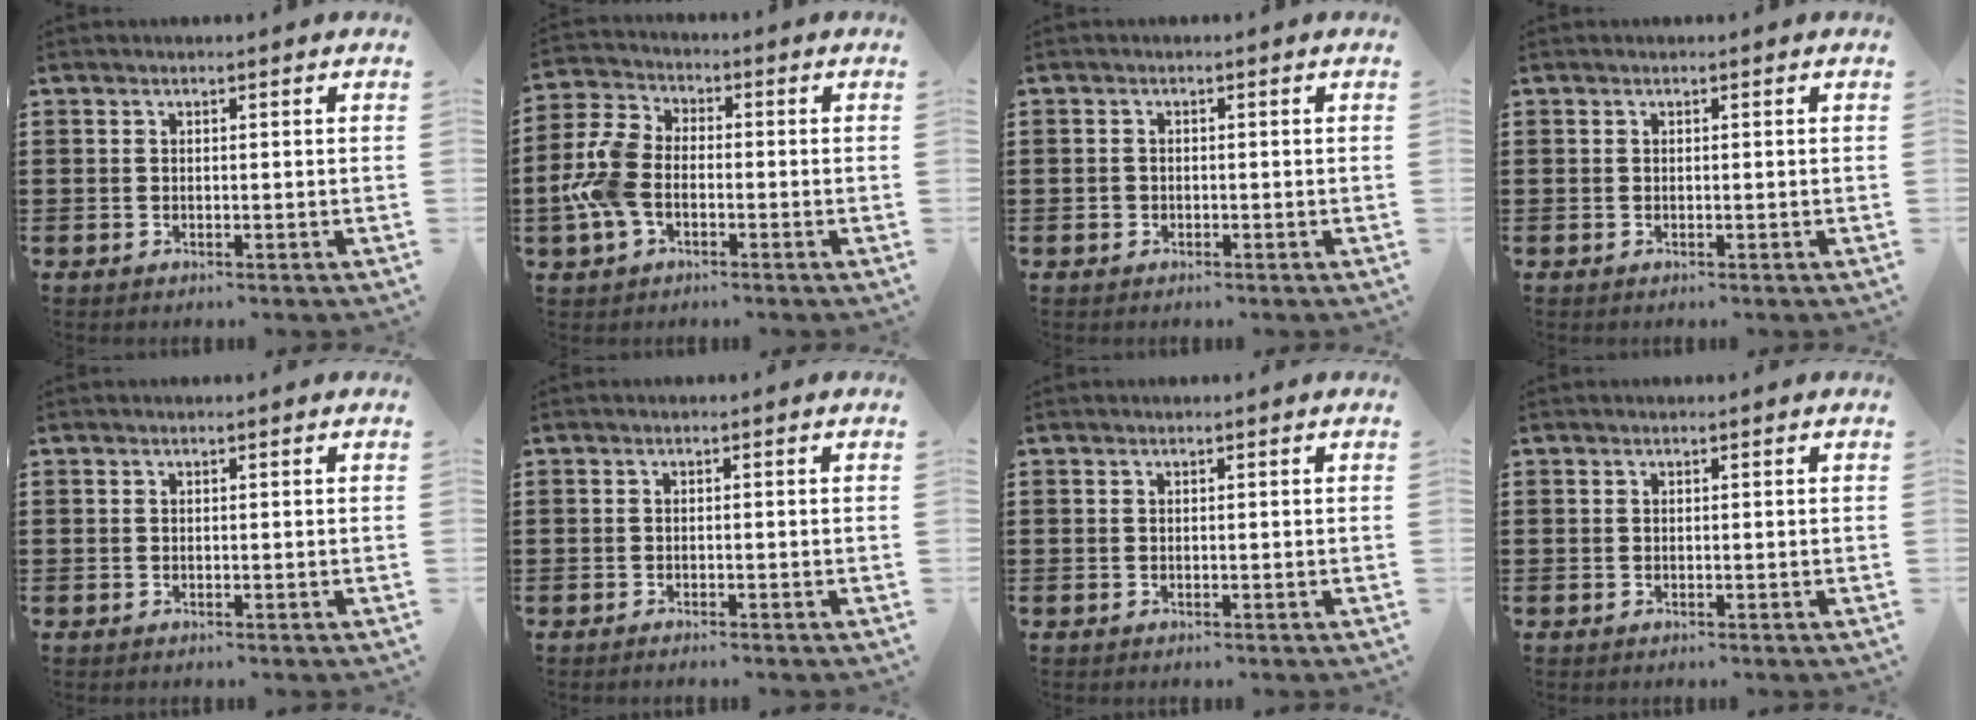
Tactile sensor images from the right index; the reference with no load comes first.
{"total": 8.0, "force": [-2.0, 5.0, 5.9], "torque": [-0.160, -0.003, -0.045]}
{"total": 0.8, "force": [-0.4, 0.6, 0.2], "torque": [-0.006, 0.001, -0.008]}
{"total": 0.0}
{"total": 0.0}
{"total": 0.8, "force": [-0.7, -0.2, 0.1], "torque": [-0.004, -0.005, -0.014]}
{"total": 0.0}
{"total": 0.0}